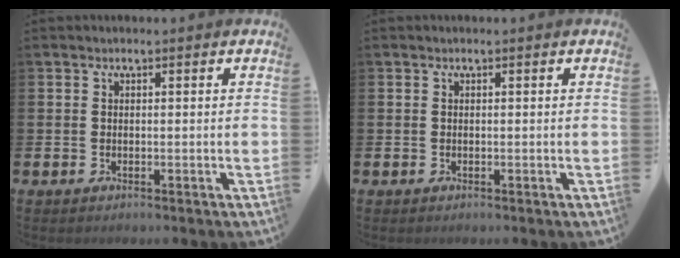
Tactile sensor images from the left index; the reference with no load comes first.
{"total": 0.0}